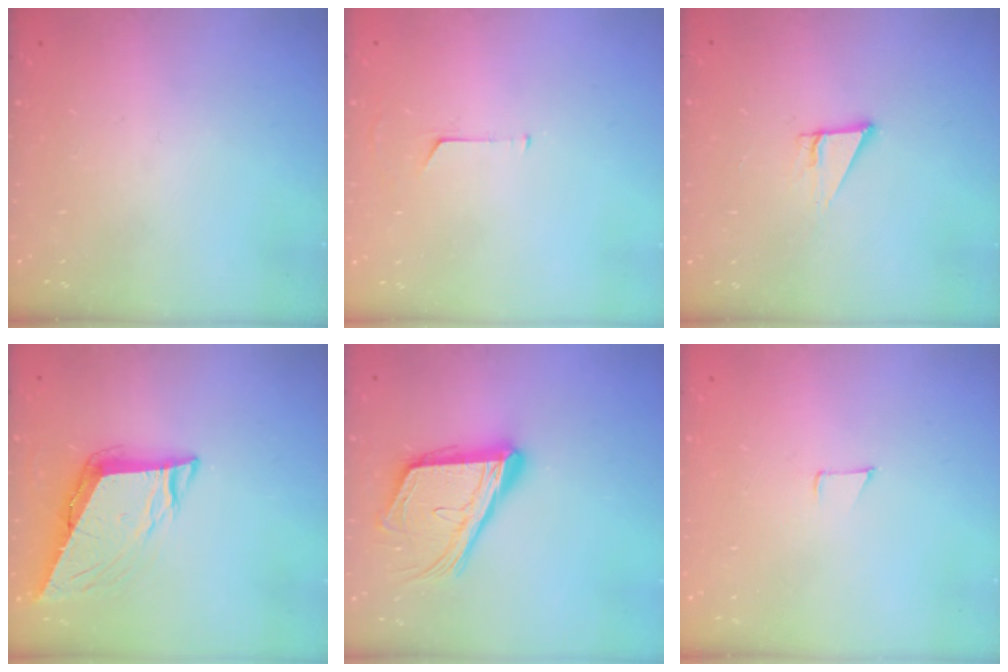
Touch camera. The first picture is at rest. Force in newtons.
{"total": 3.8, "press": 3.8, "slide": 0.3}
{"total": 3.1, "press": 3.1, "slide": 0.2}
{"total": 9.8, "press": 9.3, "slide": 3.0}
{"total": 18.5, "press": 18.2, "slide": 3.5}
{"total": 3.4, "press": 3.4, "slide": 0.3}